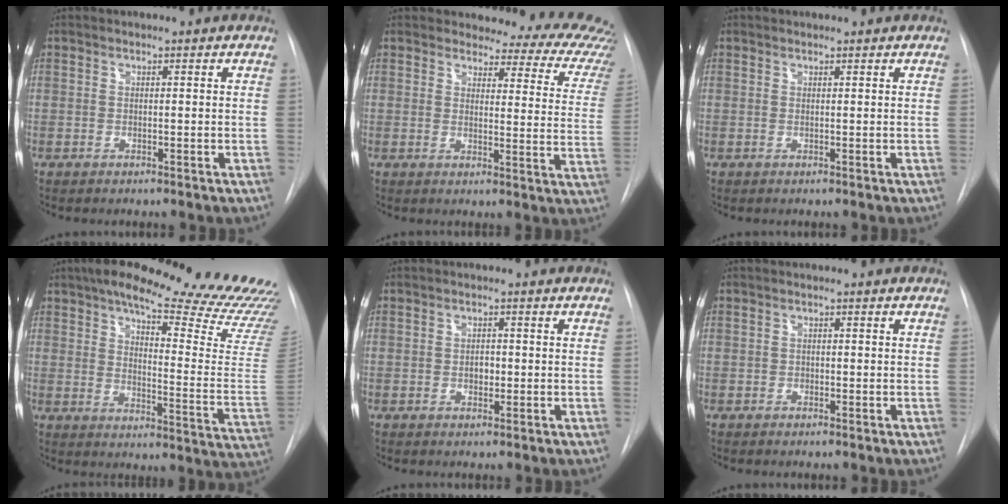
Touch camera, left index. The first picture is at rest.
{"total": 16.1, "force": [15.2, 4.2, 3.4], "torque": [0.001, -0.082, 0.133]}
{"total": 0.6, "force": [0.6, 0.1, 0.0], "torque": [-0.002, 0.011, 0.011]}
{"total": 30.3, "force": [26.2, 3.2, 14.8], "torque": [-0.179, -0.102, 0.317]}
{"total": 1.6, "force": [-0.2, 1.1, 1.1], "torque": [-0.015, 0.003, -0.003]}
{"total": 0.5, "force": [-0.3, 0.4, 0.1], "torque": [0.003, 0.003, -0.009]}